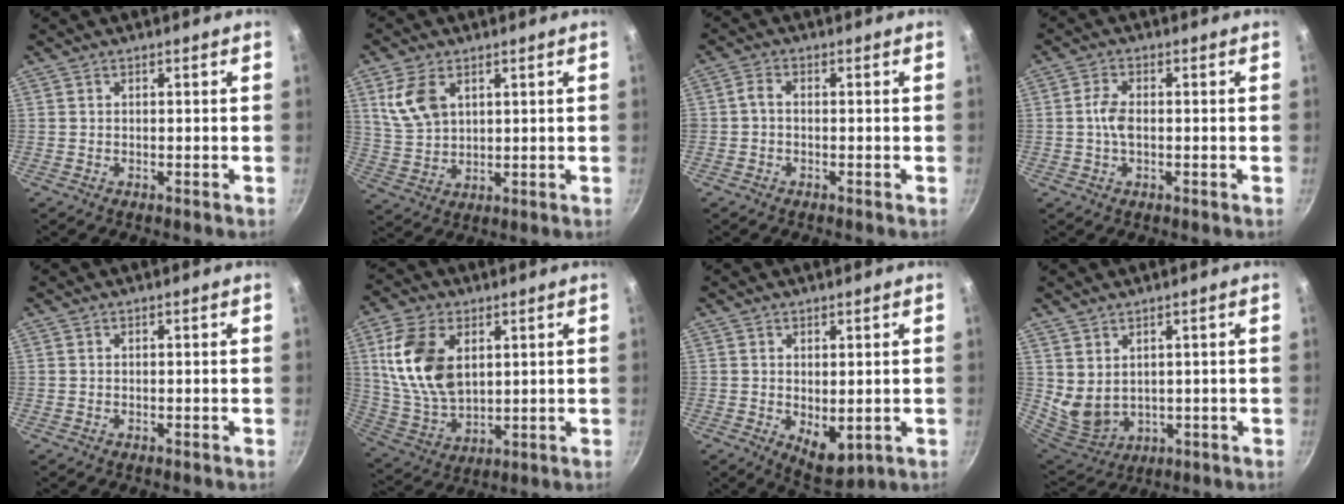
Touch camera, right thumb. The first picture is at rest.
{"total": 8.3, "force": [3.4, 5.2, 5.5], "torque": [-0.100, -0.013, 0.077]}
{"total": 2.0, "force": [-0.6, 1.3, 1.5], "torque": [-0.033, 0.012, -0.018]}
{"total": 3.9, "force": [-0.3, 2.1, 3.3], "torque": [-0.068, 0.008, -0.011]}
{"total": 0.0}
{"total": 15.4, "force": [4.1, 9.5, 11.4], "torque": [-0.202, -0.015, 0.093]}
{"total": 6.0, "force": [-0.1, 3.2, 5.1], "torque": [-0.057, -0.017, 0.012]}
{"total": 6.8, "force": [2.7, 4.8, 4.0], "torque": [-0.067, -0.030, 0.075]}